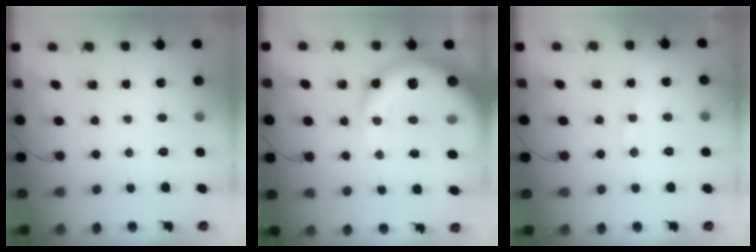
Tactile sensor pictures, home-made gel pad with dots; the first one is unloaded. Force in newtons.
{"total": 18.9, "press": 18.5, "slide": 3.9}
{"total": 8.4, "press": 8.3, "slide": 1.4}